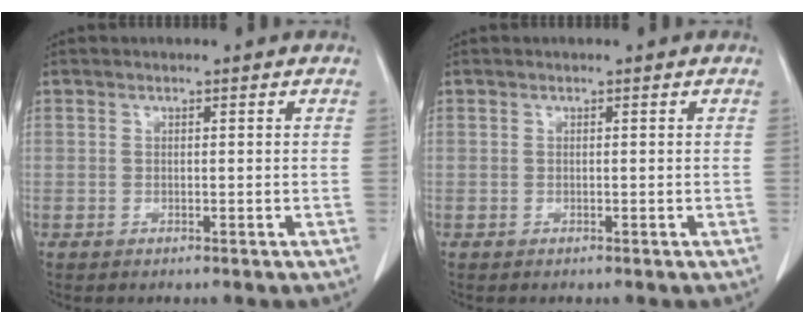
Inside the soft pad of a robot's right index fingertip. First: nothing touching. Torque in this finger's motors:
{"motor_torque": [0.00, 0.00, 0.00, 0.00]}